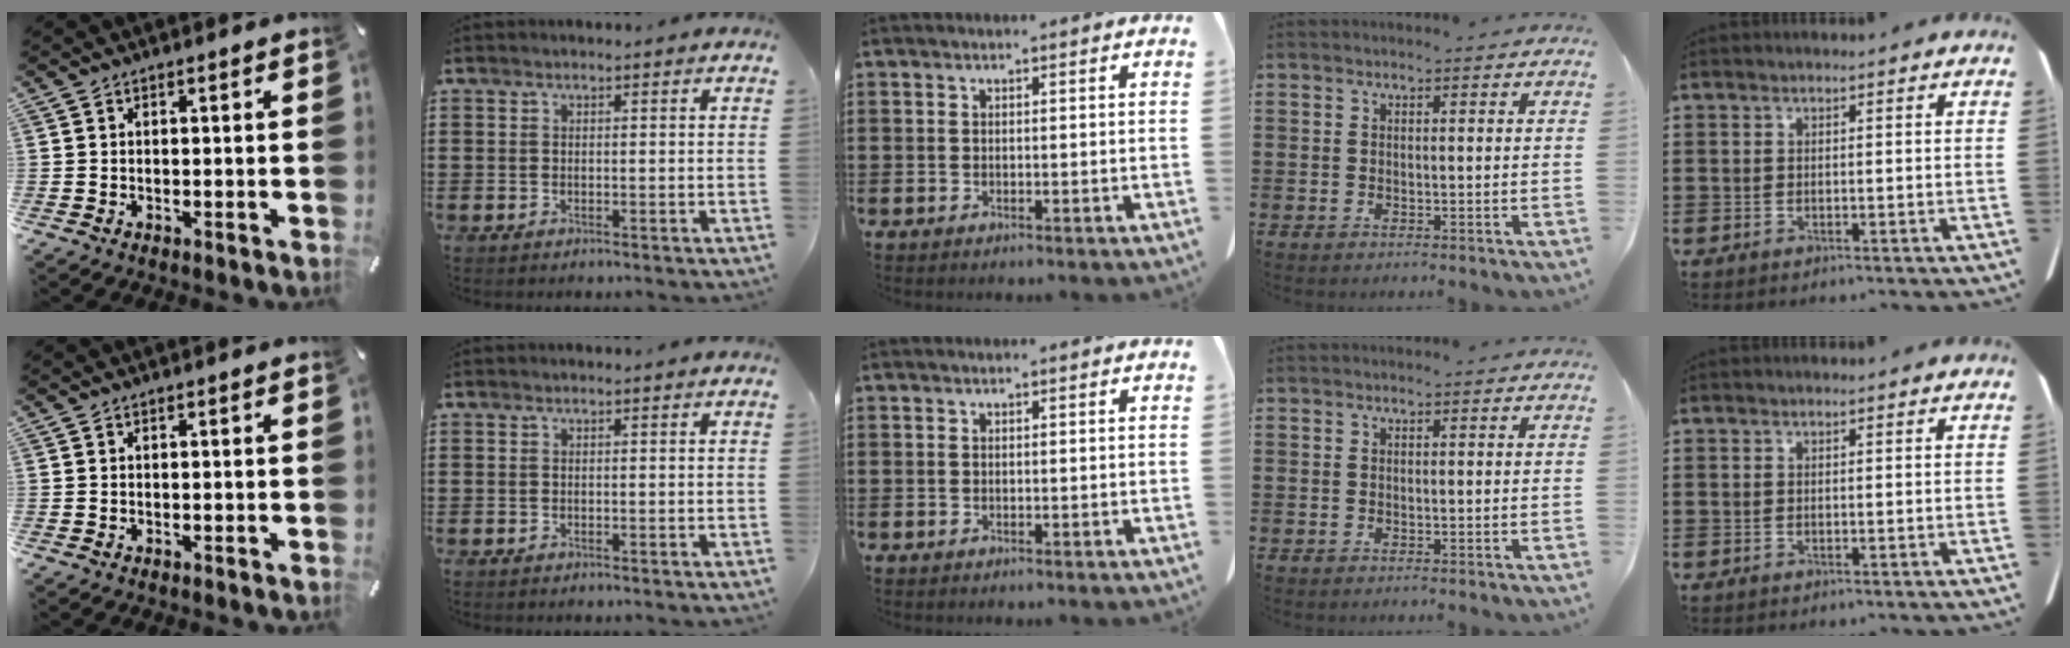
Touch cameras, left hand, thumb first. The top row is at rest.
{}